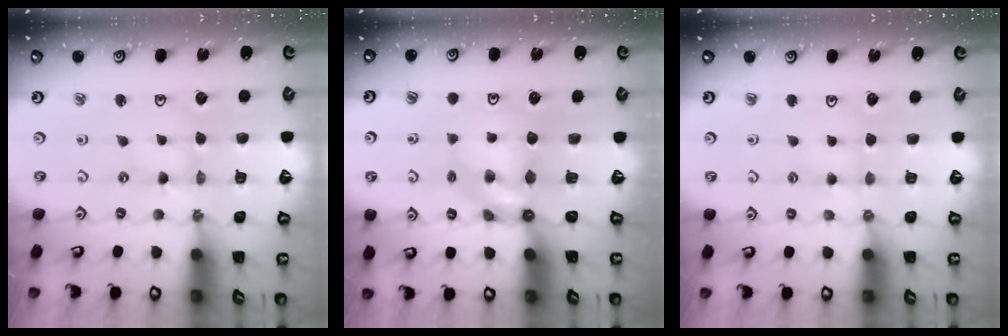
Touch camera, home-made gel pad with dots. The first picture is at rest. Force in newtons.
{"total": 5.3, "press": 5.3, "slide": 0.3}
{"total": 2.3, "press": 2.3, "slide": 0.3}